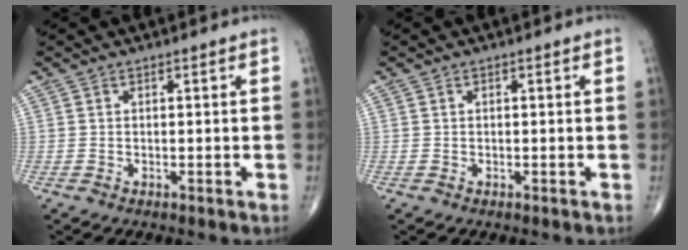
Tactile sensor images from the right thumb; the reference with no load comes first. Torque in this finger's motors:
{"motor_torque": [-0.14, -0.31, -0.08, -0.15, -0.03]}